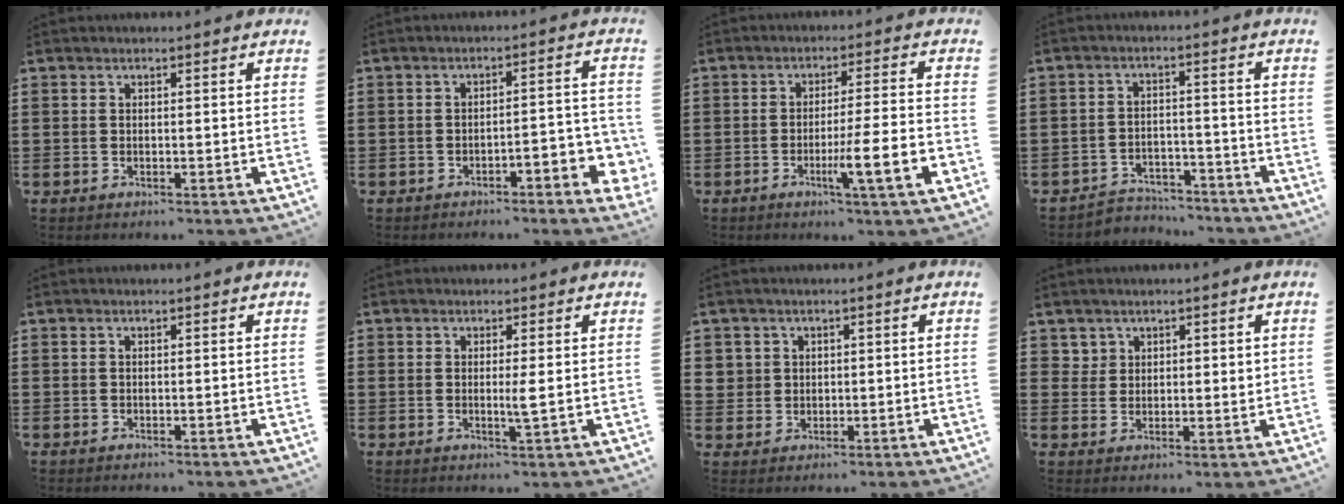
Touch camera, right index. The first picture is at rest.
{"total": 3.7, "force": [-2.5, 0.6, 2.6], "torque": [-0.043, 0.002, -0.048]}
{"total": 8.4, "force": [-3.2, 0.1, 7.7], "torque": [-0.121, -0.007, -0.053]}
{"total": 3.8, "force": [-3.7, 1.0, -0.1], "torque": [-0.007, 0.003, -0.078]}
{"total": 0.0}
{"total": 2.1, "force": [0.0, -0.1, 2.1], "torque": [-0.041, -0.006, -0.002]}
{"total": 2.7, "force": [0.8, 2.5, 0.2], "torque": [-0.017, 0.011, 0.013]}
{"total": 3.0, "force": [2.0, 2.1, 0.5], "torque": [-0.012, 0.006, 0.038]}